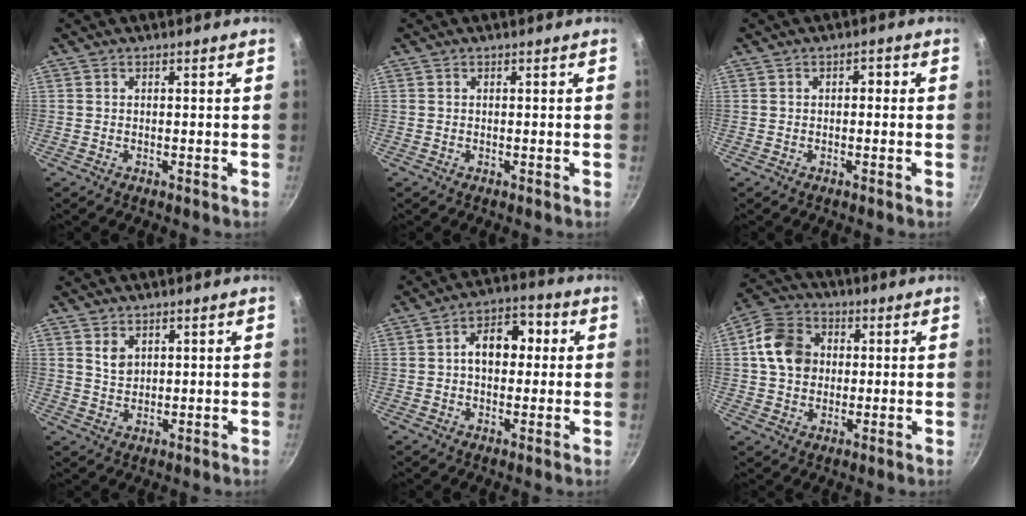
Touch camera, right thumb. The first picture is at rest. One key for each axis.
{"total": 0.0}
{"total": 1.8, "fx": 0.1, "fy": 1.2, "fz": 1.4, "tx": -0.014, "ty": 0.007, "tz": -0.002}
{"total": 3.2, "fx": 1.5, "fy": 2.1, "fz": 1.8, "tx": -0.026, "ty": -0.008, "tz": 0.033}
{"total": 9.5, "fx": 1.1, "fy": 6.6, "fz": 6.8, "tx": -0.058, "ty": 0.023, "tz": 0.005}
{"total": 10.8, "fx": 1.4, "fy": 8.7, "fz": 6.2, "tx": -0.091, "ty": 0.013, "tz": 0.012}